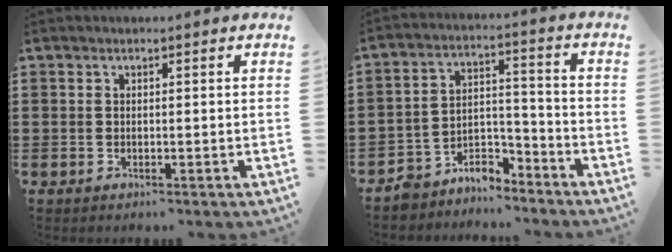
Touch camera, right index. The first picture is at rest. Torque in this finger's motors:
{"motor_torque": [0.96, 0.12, 0.16, 0.02]}